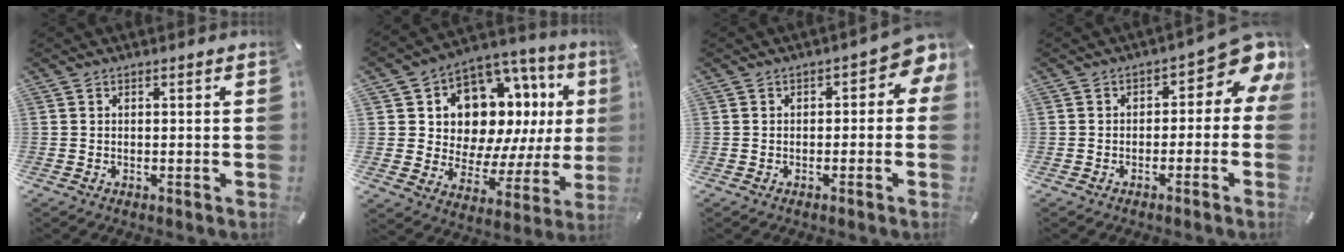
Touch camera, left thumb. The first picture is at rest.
{"total": 13.9, "force": [6.8, 10.0, 6.9], "torque": [-0.110, -0.070, 0.128]}
{"total": 4.3, "force": [0.2, 2.5, 3.5], "torque": [-0.045, 0.002, -0.003]}
{"total": 7.7, "force": [2.2, 4.4, 5.9], "torque": [-0.067, -0.026, 0.034]}